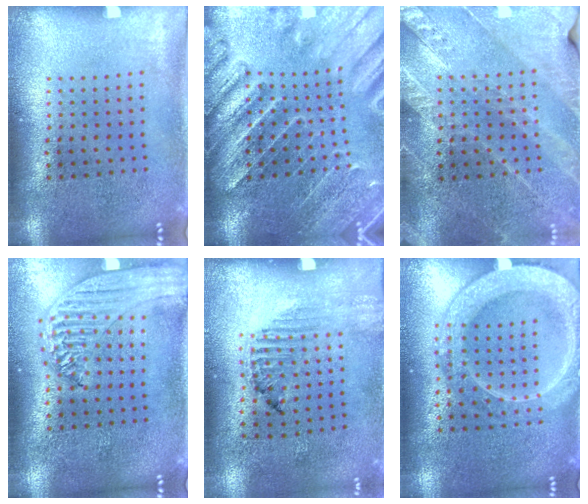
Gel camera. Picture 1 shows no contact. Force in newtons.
{"total": 3.4, "press": 3.1, "slide": 1.3}
{"total": 2.6, "press": 2.5, "slide": 0.7}
{"total": 1.8, "press": 1.7, "slide": 0.6}
{"total": 1.2, "press": 1.2, "slide": 0.4}
{"total": 3.9, "press": 3.9, "slide": 0.5}